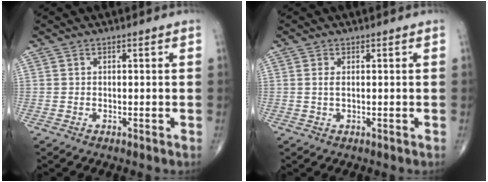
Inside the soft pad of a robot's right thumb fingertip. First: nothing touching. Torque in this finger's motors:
{"motor_torque": [-0.32, 0.35, 0.19, 0.15, -0.07]}